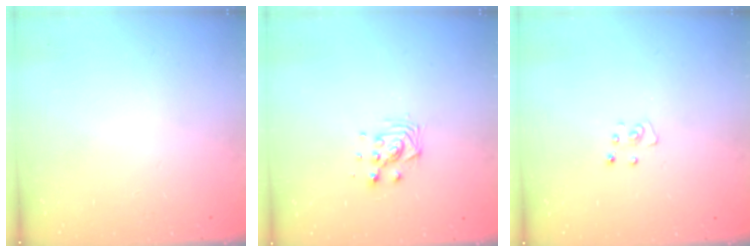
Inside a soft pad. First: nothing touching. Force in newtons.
{"total": 7.3, "press": 7.3, "slide": 0.5}
{"total": 2.8, "press": 2.8, "slide": 0.2}